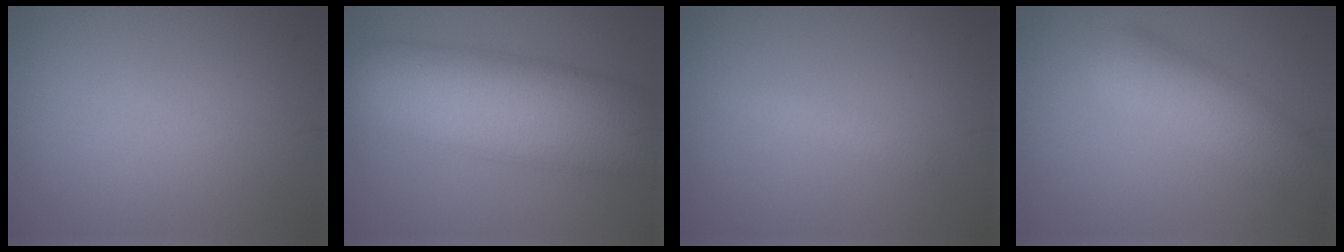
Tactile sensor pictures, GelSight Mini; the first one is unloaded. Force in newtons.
{"total": 12.6, "press": 12.6, "slide": 0.4}
{"total": 1.3, "press": 1.3, "slide": 0.0}
{"total": 5.3, "press": 5.3, "slide": 0.2}